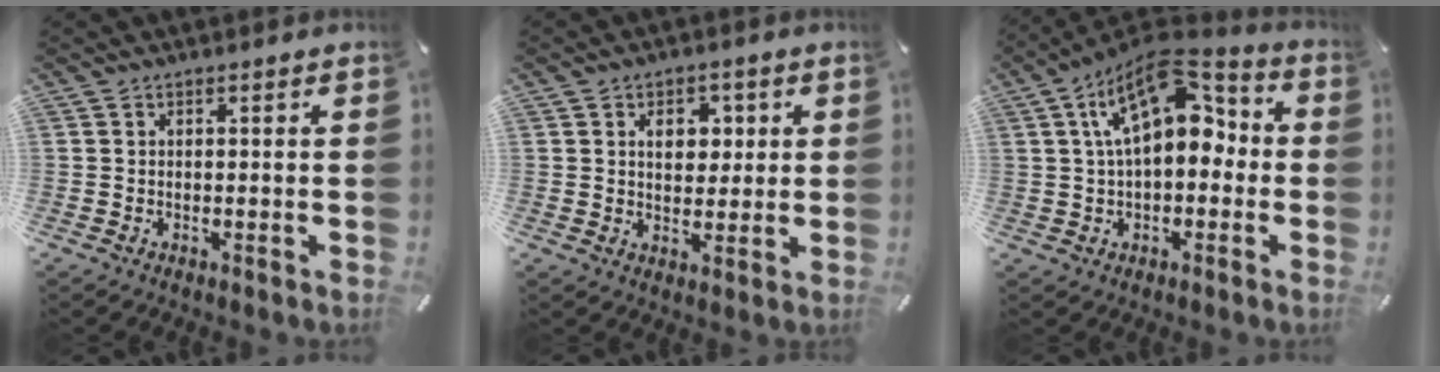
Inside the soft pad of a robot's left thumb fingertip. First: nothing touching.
{"total": 6.1, "force": [1.7, 4.8, 3.4], "torque": [-0.043, -0.003, 0.020]}
{"total": 15.5, "force": [5.3, 8.7, 11.7], "torque": [-0.200, -0.022, 0.092]}